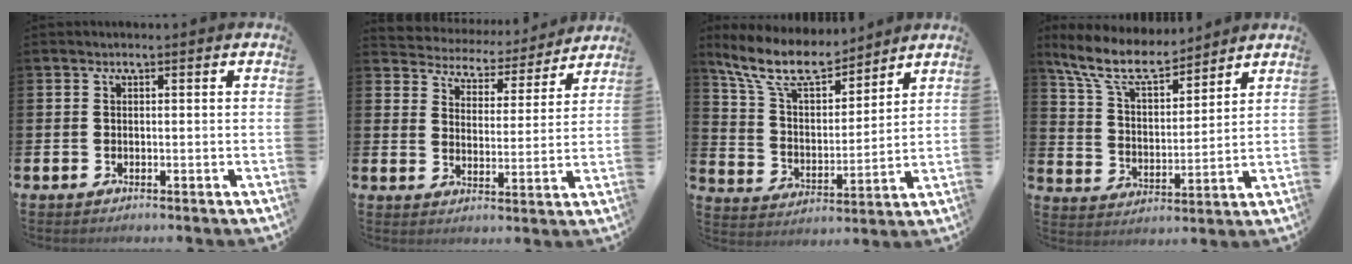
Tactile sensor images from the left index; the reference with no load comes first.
{"total": 4.4, "force": [4.1, 1.5, -0.3], "torque": [-0.016, -0.043, 0.063]}
{"total": 10.5, "force": [9.1, 3.0, 4.3], "torque": [-0.121, -0.044, 0.164]}
{"total": 9.2, "force": [7.9, 2.7, 3.8], "torque": [-0.107, -0.040, 0.142]}